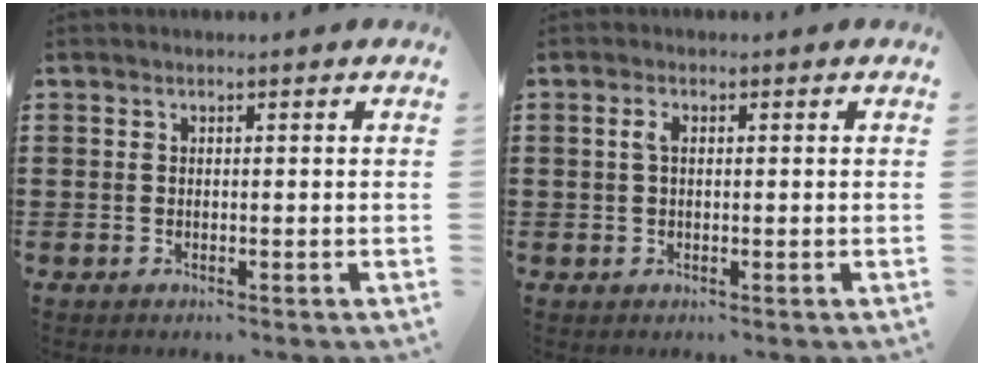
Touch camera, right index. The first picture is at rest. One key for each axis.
{"total": 1.8, "fx": 0.3, "fy": 1.0, "fz": 1.5, "tx": -0.033, "ty": 0.007, "tz": 0.004}